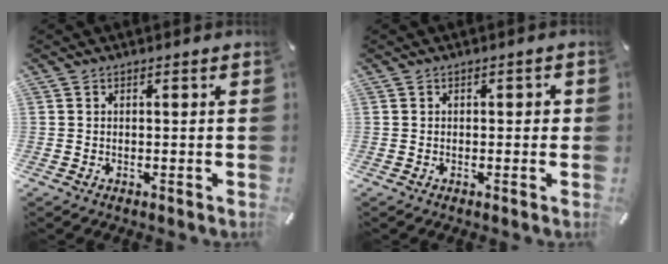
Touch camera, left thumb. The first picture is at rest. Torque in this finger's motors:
{"motor_torque": [-0.01, 0.36, 0.12, 0.00, 0.00]}